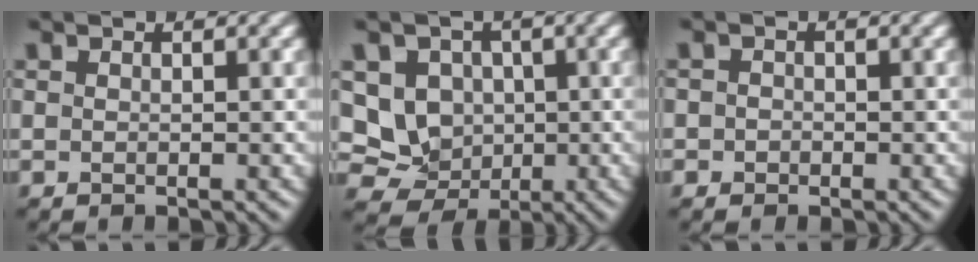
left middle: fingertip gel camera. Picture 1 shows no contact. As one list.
[{"total": 8.4, "force": [0.1, 7.5, 3.8], "torque": [-0.056, 0.021, -0.038]}, {"total": 1.2, "force": [-0.4, 1.1, 0.2], "torque": [0.007, 0.000, -0.011]}]